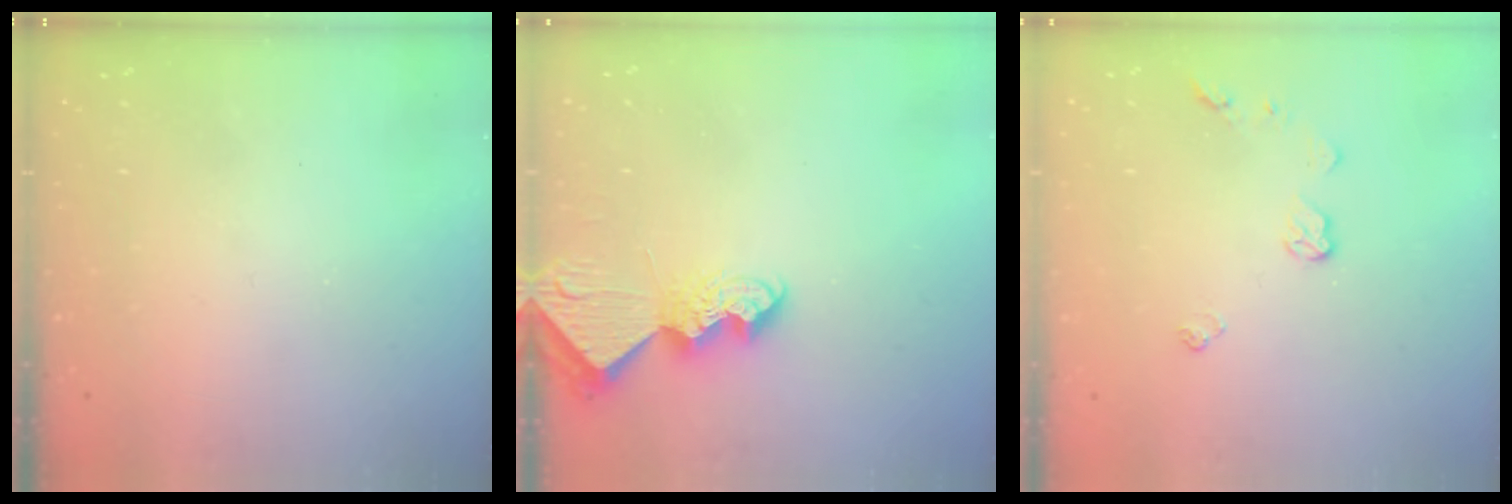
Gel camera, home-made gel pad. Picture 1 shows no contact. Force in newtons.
{"total": 7.0, "press": 6.9, "slide": 0.5}
{"total": 5.5, "press": 5.5, "slide": 0.5}